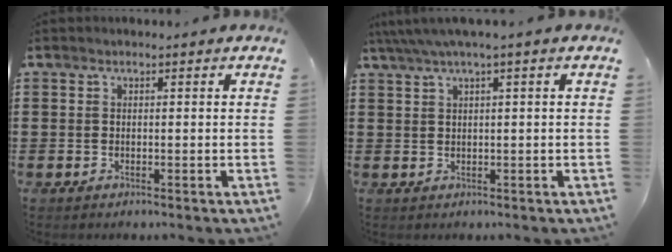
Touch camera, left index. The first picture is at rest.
{"total": 2.0, "force": [0.8, -0.1, 1.9], "torque": [-0.035, -0.002, 0.014]}